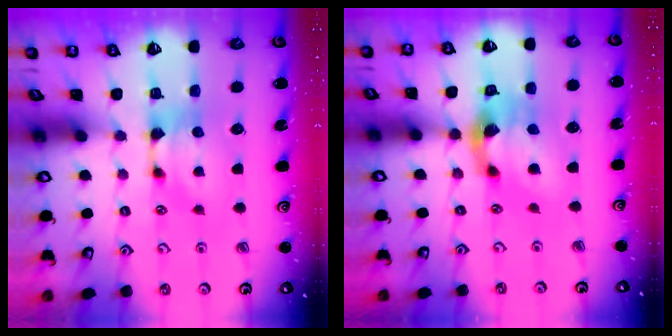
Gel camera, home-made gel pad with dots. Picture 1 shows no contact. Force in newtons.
{"total": 5.2, "press": 4.6, "slide": 2.2}